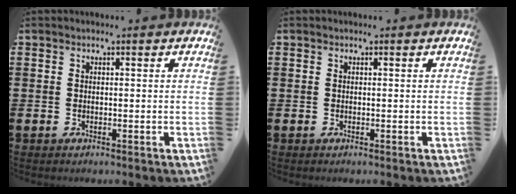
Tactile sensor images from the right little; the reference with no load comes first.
{"total": 0.0}